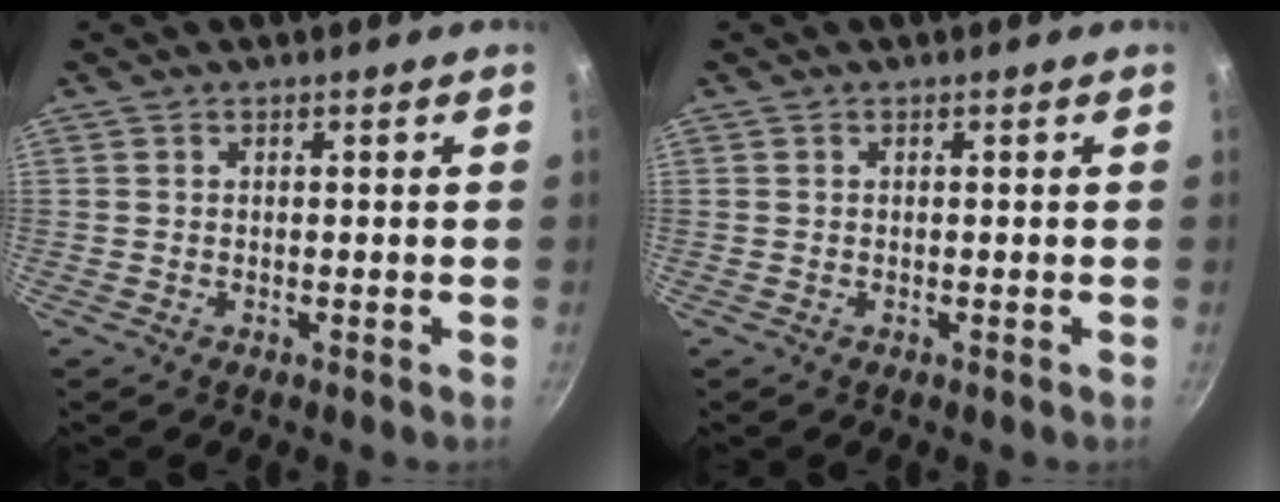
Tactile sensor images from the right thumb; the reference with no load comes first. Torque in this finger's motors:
{"motor_torque": [0.01, 0.00, -0.01, 0.01, 0.01]}